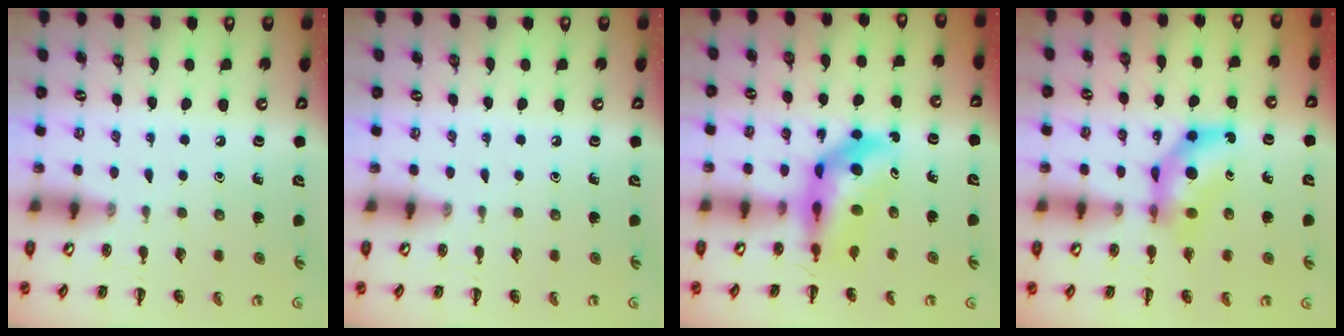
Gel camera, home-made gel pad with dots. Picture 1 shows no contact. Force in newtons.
{"total": 0.0}
{"total": 6.1, "press": 6.0, "slide": 1.5}
{"total": 7.1, "press": 7.0, "slide": 1.0}